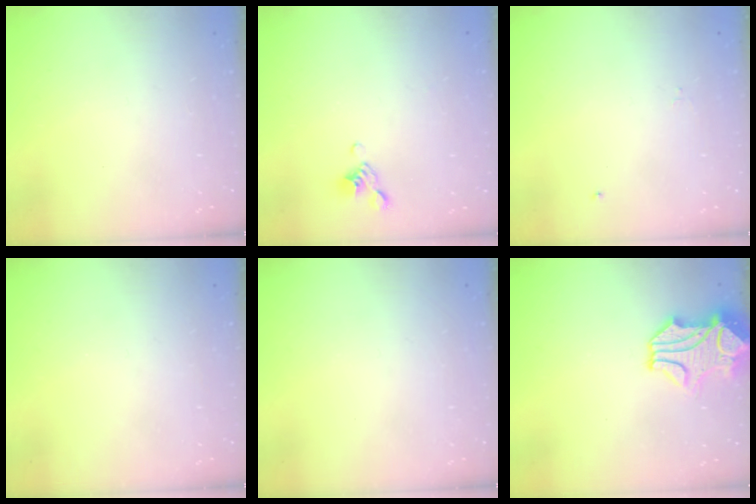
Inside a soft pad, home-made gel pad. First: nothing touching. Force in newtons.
{"total": 4.6, "press": 4.5, "slide": 0.9}
{"total": 0.6, "press": 0.5, "slide": 0.2}
{"total": 0.0}
{"total": 0.0}
{"total": 1.7, "press": 1.1, "slide": 1.3}